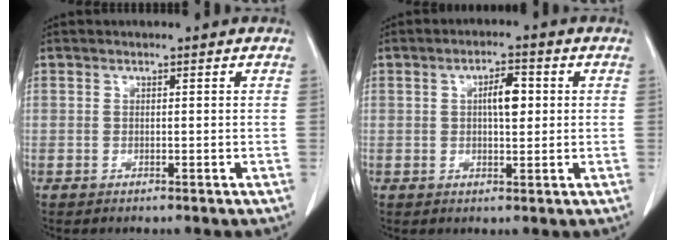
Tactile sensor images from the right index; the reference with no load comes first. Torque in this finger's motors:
{"motor_torque": [0.70, -0.12, 0.12, 0.07]}